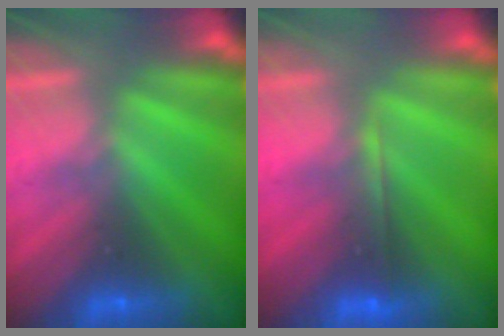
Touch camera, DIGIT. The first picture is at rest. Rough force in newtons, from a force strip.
{"total": 1.9}